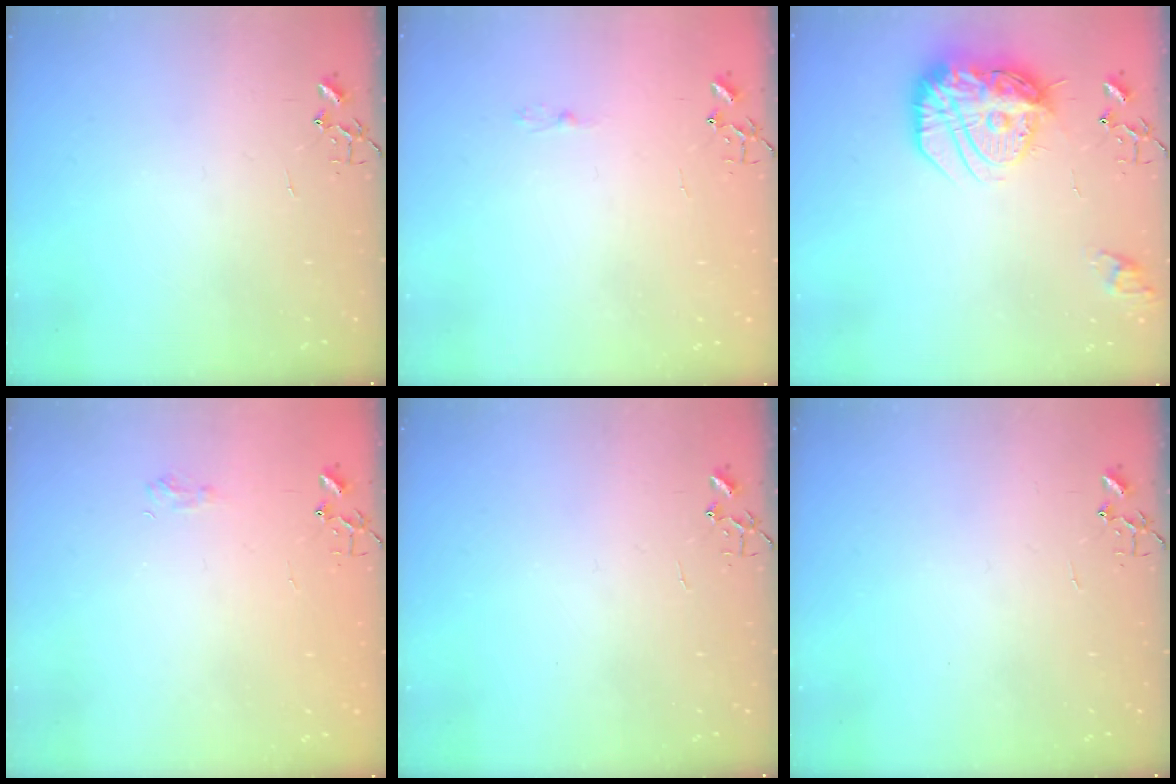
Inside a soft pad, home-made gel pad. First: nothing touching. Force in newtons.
{"total": 2.5, "press": 2.5, "slide": 0.3}
{"total": 18.9, "press": 18.8, "slide": 1.8}
{"total": 6.1, "press": 6.1, "slide": 0.8}
{"total": 0.0}
{"total": 0.0}